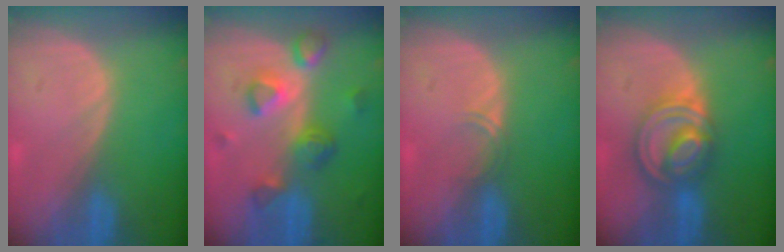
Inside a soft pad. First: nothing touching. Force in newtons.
{"total": 7.9, "press": 7.0, "slide": 3.6}
{"total": 1.4, "press": 1.1, "slide": 0.9}
{"total": 8.0, "press": 6.9, "slide": 3.9}